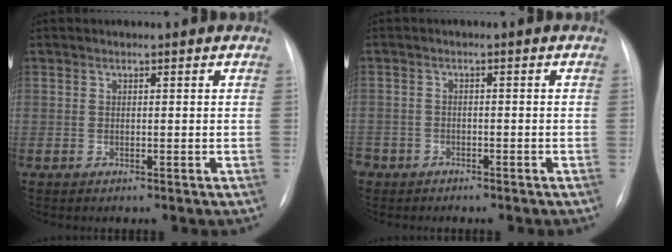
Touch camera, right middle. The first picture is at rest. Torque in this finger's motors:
{"motor_torque": [2.05, -0.09, 1.05, 0.00]}